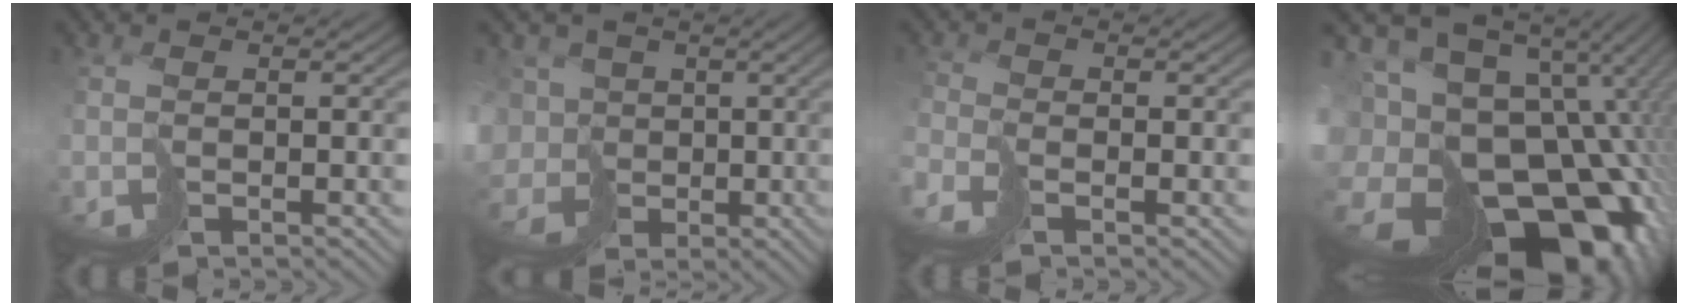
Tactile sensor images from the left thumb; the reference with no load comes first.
{"total": 10.3, "force": [-4.1, 8.3, 4.5], "torque": [-0.104, -0.032, -0.068]}
{"total": 2.2, "force": [-2.2, 0.0, 0.0], "torque": [0.012, -0.001, -0.053]}
{"total": 20.1, "force": [-5.7, 14.3, 13.0], "torque": [-0.241, -0.027, -0.056]}